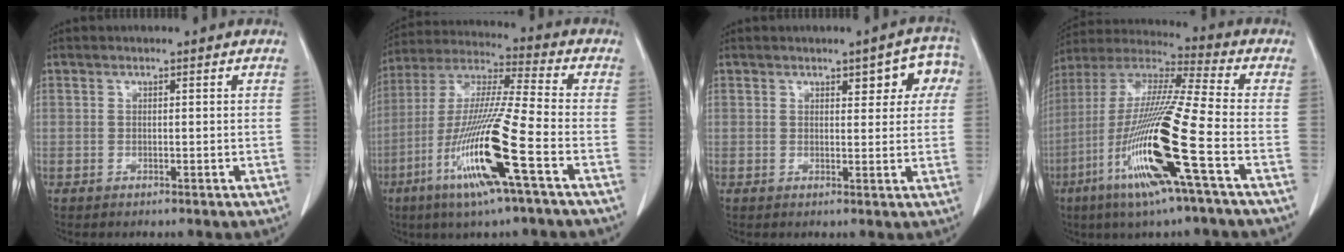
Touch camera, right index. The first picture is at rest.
{"total": 17.0, "force": [-6.8, -0.5, 15.6], "torque": [-0.324, -0.023, -0.133]}
{"total": 5.7, "force": [2.2, 2.3, 4.7], "torque": [-0.043, 0.018, 0.022]}
{"total": 19.8, "force": [-7.2, -0.4, 18.5], "torque": [-0.396, -0.032, -0.147]}